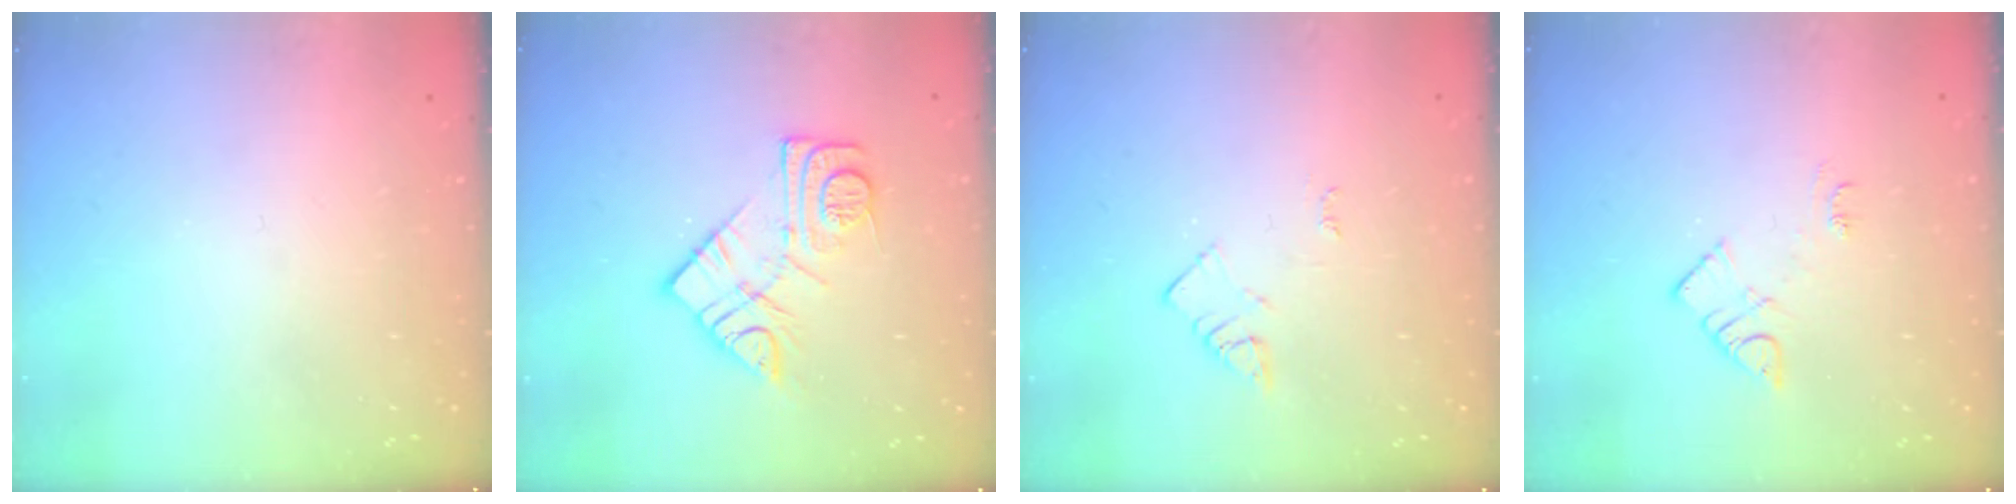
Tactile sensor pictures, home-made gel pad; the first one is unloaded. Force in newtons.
{"total": 11.6, "press": 11.6, "slide": 0.6}
{"total": 3.1, "press": 3.1, "slide": 0.4}
{"total": 5.6, "press": 5.5, "slide": 0.6}